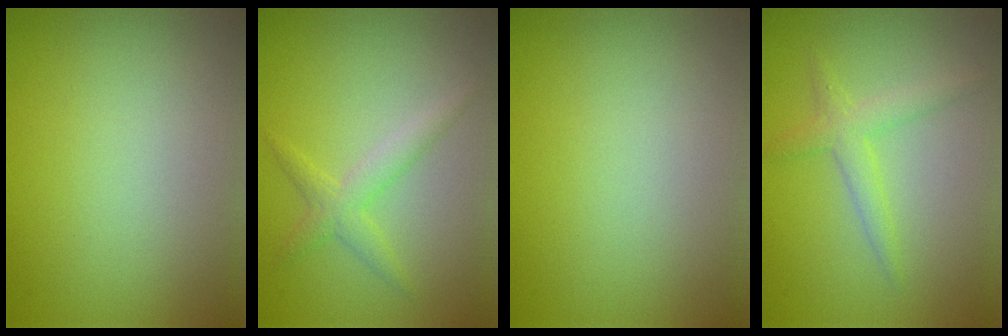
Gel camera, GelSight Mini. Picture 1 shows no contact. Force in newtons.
{"total": 1.3, "press": 1.3, "slide": 0.1}
{"total": 0.0}
{"total": 2.2, "press": 2.2, "slide": 0.2}